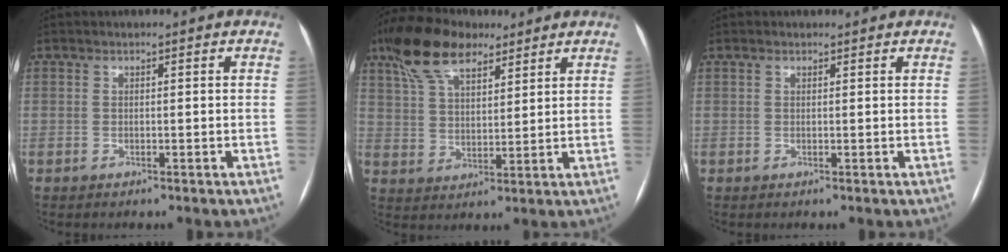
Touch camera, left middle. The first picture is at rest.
{"total": 11.7, "force": [8.1, 4.8, 6.9], "torque": [-0.140, 0.031, 0.152]}
{"total": 0.9, "force": [0.7, 0.4, 0.3], "torque": [-0.016, 0.016, 0.012]}